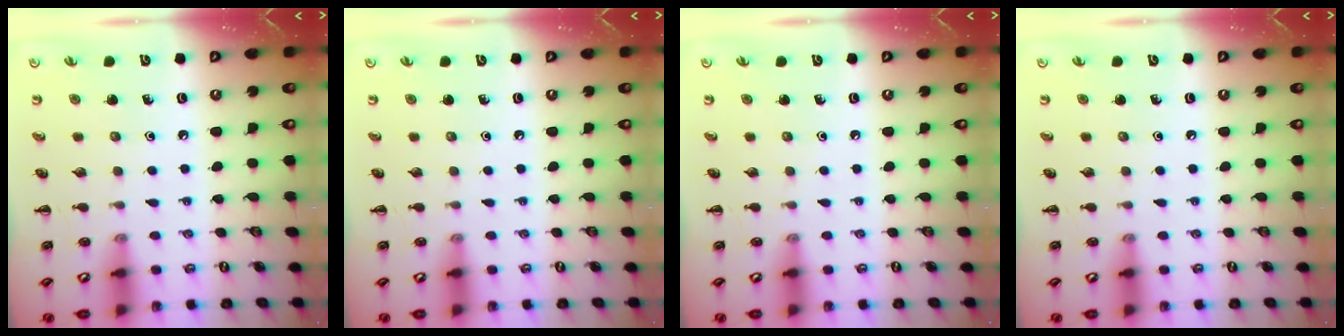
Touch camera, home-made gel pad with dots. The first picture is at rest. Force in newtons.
{"total": 0.0}
{"total": 0.0}
{"total": 0.0}